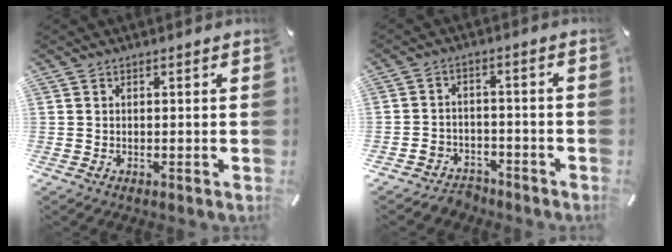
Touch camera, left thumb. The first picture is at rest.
{"total": 4.7, "force": [-3.9, 2.7, 0.6], "torque": [-0.014, 0.021, -0.075]}